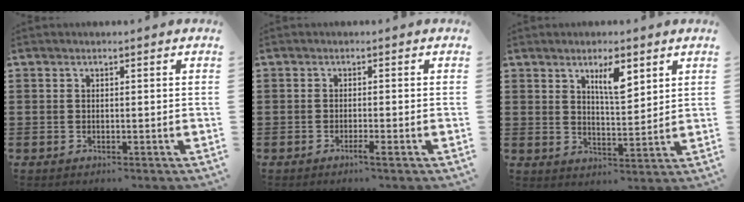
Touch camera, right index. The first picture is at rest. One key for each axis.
{"total": 1.5, "fx": -1.0, "fy": -0.1, "fz": 1.2, "tx": -0.020, "ty": -0.006, "tz": -0.017}
{"total": 5.4, "fx": 3.1, "fy": 1.6, "fz": 4.1, "tx": -0.072, "ty": 0.001, "tz": 0.049}